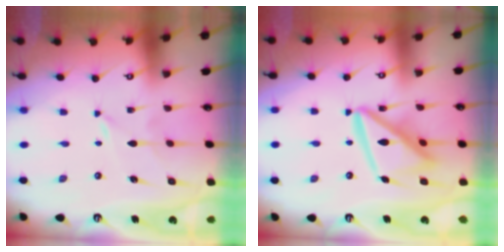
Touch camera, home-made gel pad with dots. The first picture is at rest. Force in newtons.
{"total": 14.7, "press": 14.6, "slide": 1.5}